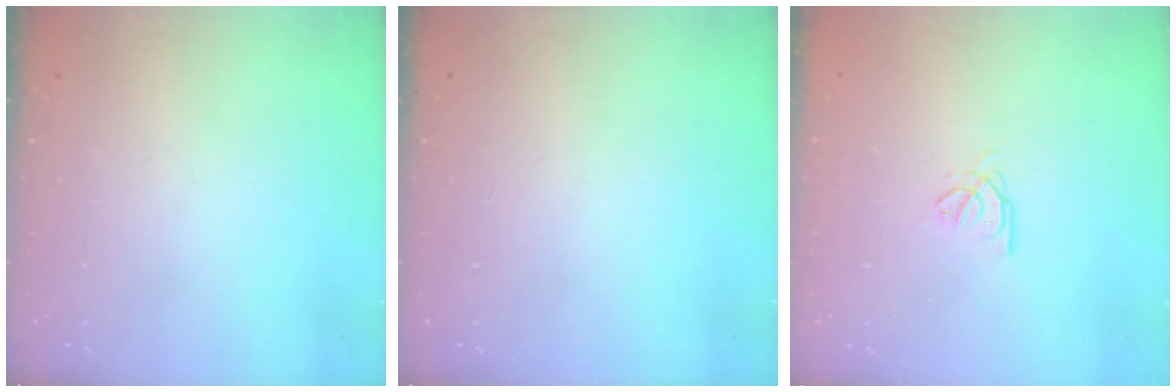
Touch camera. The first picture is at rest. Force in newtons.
{"total": 0.0}
{"total": 2.7, "press": 2.7, "slide": 0.4}